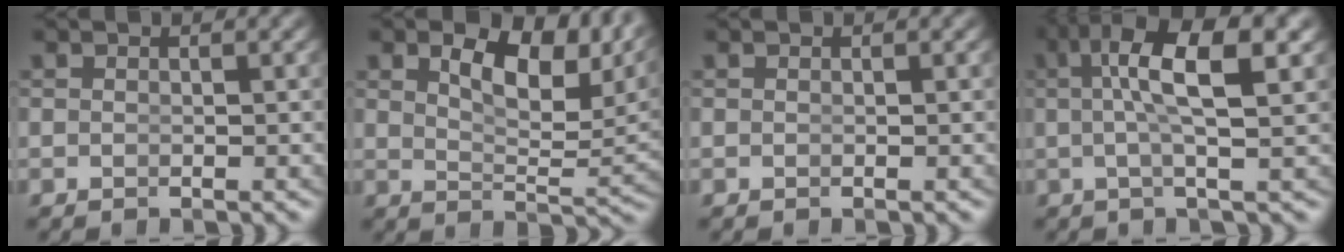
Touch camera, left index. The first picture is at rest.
{"total": 8.6, "force": [4.7, 3.2, 6.4], "torque": [-0.075, 0.014, 0.067]}
{"total": 0.0}
{"total": 7.8, "force": [2.3, 2.1, 7.2], "torque": [-0.128, 0.014, 0.035]}